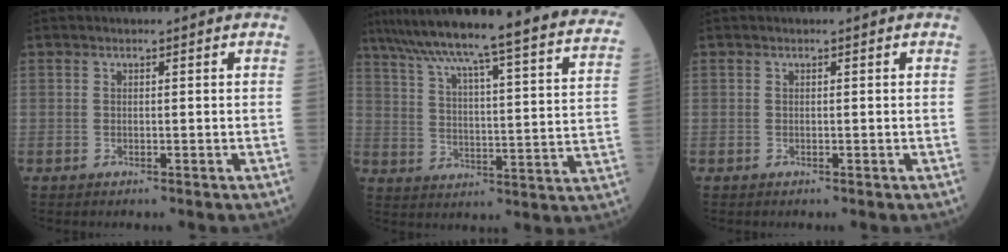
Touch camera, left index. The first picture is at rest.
{"total": 32.0, "force": [27.8, 1.0, 15.8], "torque": [-0.245, -0.057, 0.355]}
{"total": 0.0}